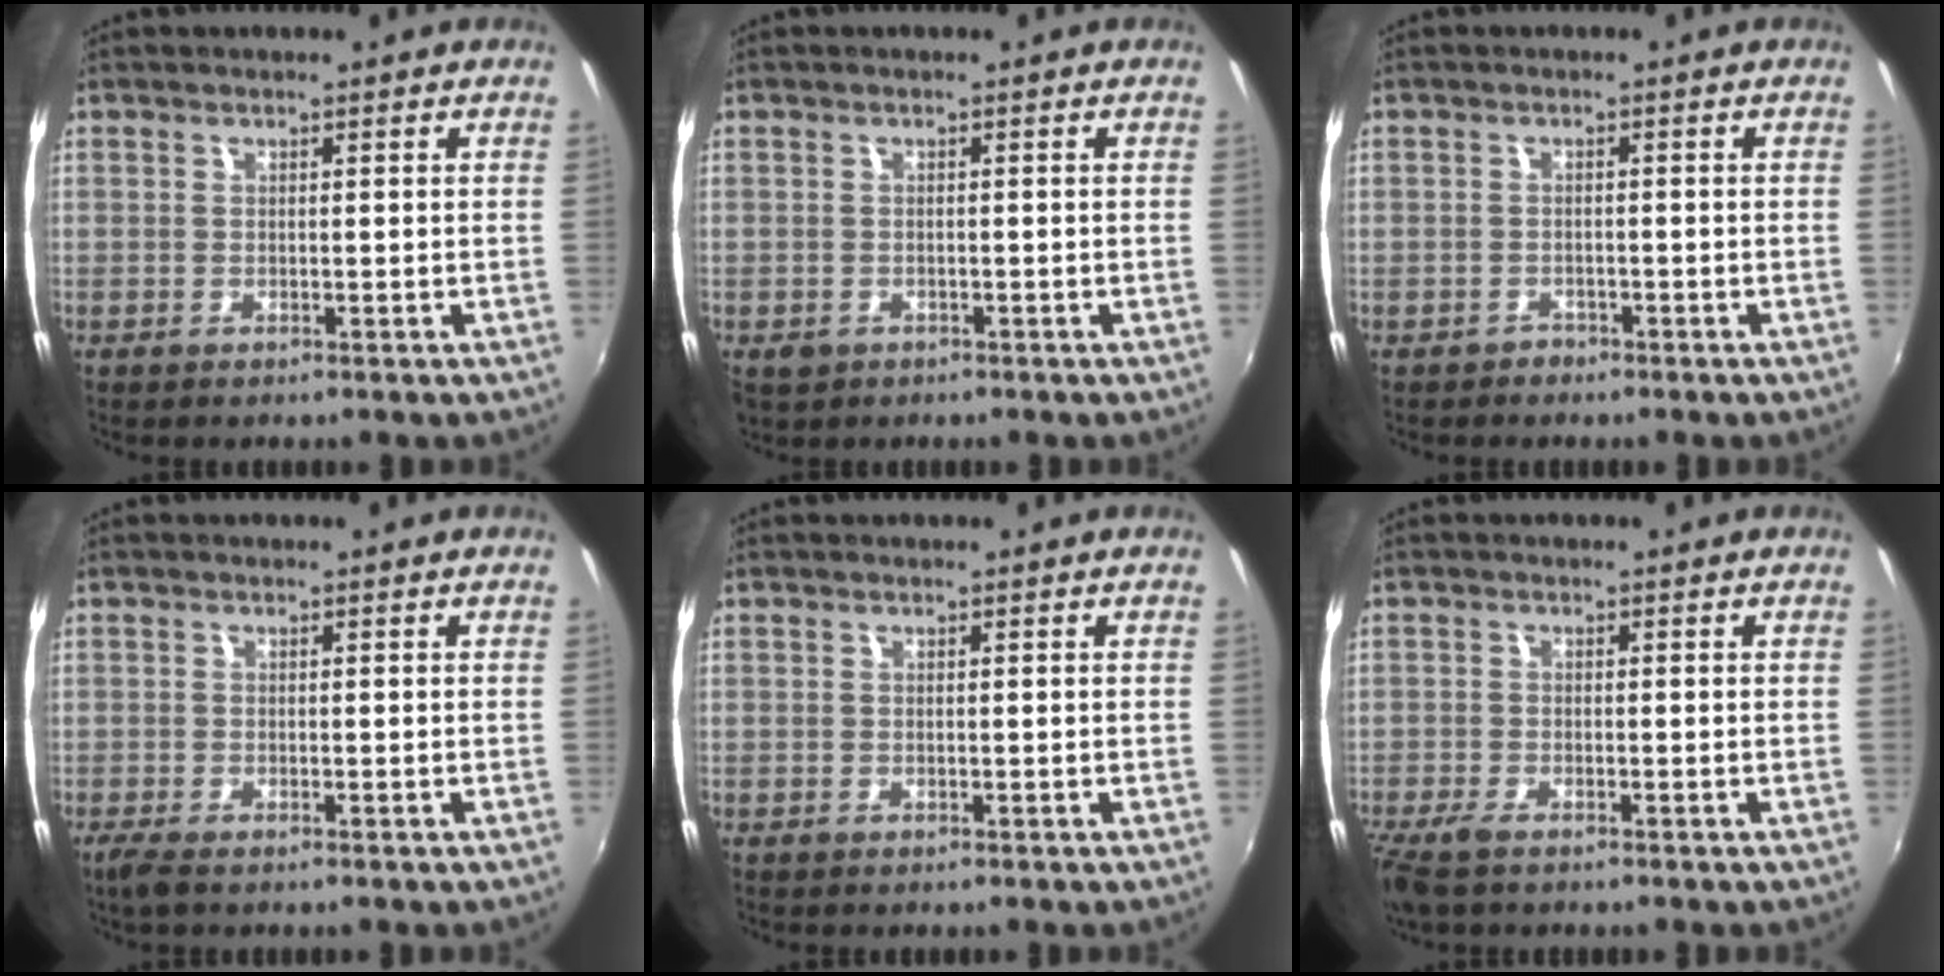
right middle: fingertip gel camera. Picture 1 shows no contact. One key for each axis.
{"total": 2.2, "fx": -1.0, "fy": 1.8, "fz": 0.8, "tx": -0.020, "ty": -0.004, "tz": -0.013}
{"total": 1.5, "fx": -1.2, "fy": 0.9, "fz": -0.2, "tx": 0.000, "ty": 0.006, "tz": -0.018}
{"total": 2.1, "fx": -1.5, "fy": 0.3, "fz": 1.5, "tx": -0.033, "ty": -0.010, "tz": -0.029}
{"total": 0.0}
{"total": 4.4, "fx": -3.3, "fy": 1.1, "fz": 2.7, "tx": -0.068, "ty": -0.019, "tz": -0.065}